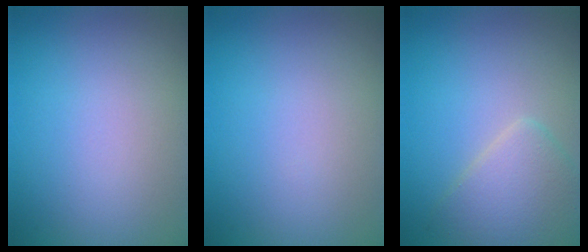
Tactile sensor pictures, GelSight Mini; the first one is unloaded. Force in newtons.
{"total": 0.0}
{"total": 3.8, "press": 3.8, "slide": 0.2}